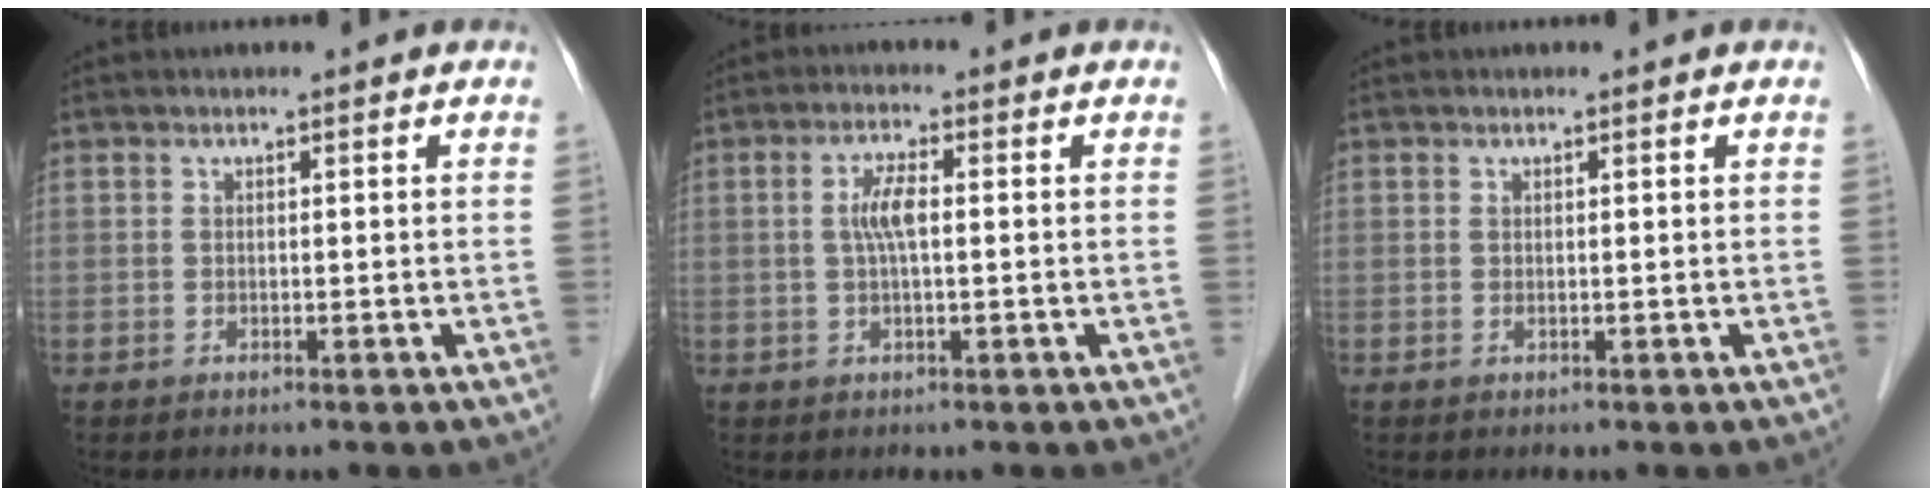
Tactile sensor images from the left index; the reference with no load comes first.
{"total": 3.8, "force": [0.3, 0.8, 3.7], "torque": [-0.079, 0.005, 0.005]}
{"total": 0.0}